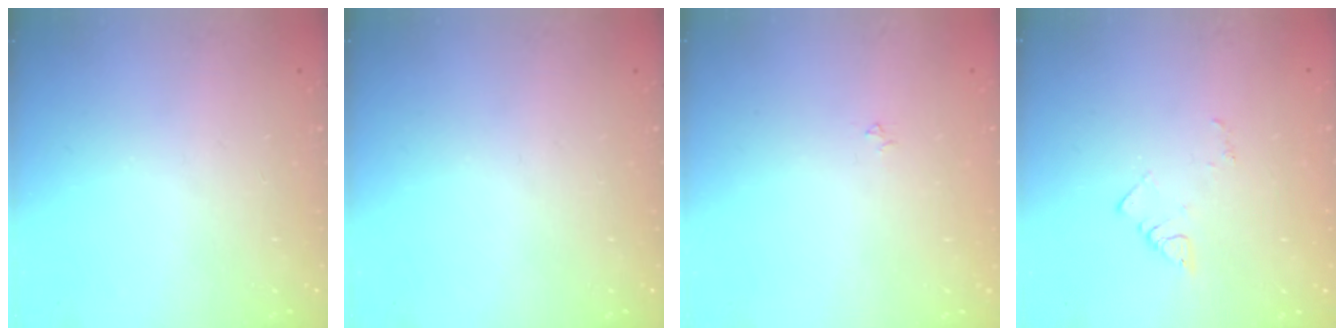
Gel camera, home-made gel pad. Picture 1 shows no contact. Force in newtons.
{"total": 0.0}
{"total": 2.4, "press": 2.3, "slide": 0.5}
{"total": 3.9, "press": 3.9, "slide": 0.5}